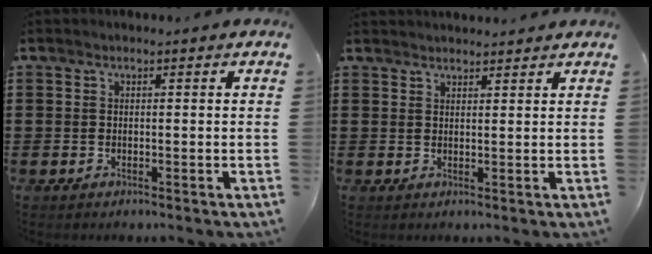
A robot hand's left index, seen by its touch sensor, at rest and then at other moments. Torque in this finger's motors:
{"motor_torque": [0.74, -0.53, 0.44, 0.03]}